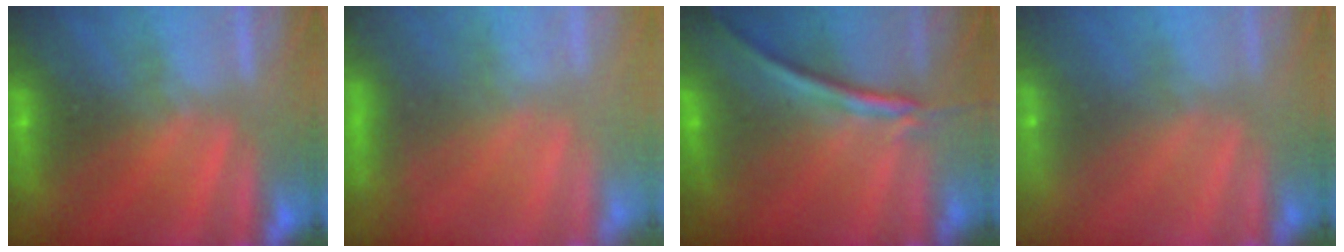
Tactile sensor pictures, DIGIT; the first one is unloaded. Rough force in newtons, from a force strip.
{"total": 5.6}
{"total": 7.2}
{"total": 8.3}